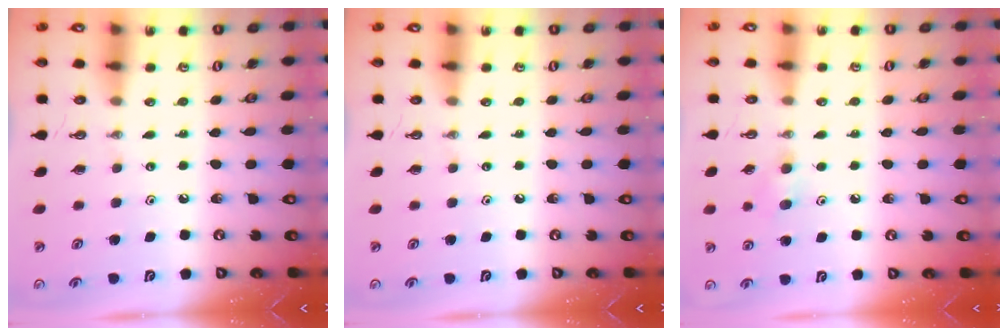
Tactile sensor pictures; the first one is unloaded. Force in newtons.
{"total": 0.0}
{"total": 5.2, "press": 5.1, "slide": 0.8}